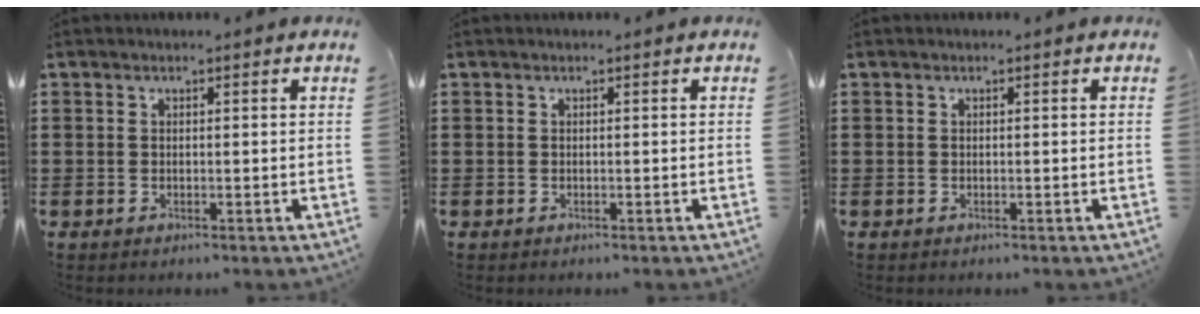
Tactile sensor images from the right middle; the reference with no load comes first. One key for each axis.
{"total": 0.0}
{"total": 0.0}